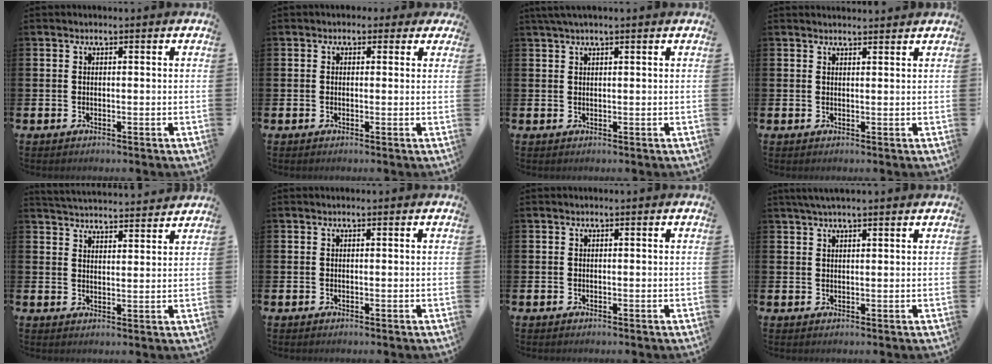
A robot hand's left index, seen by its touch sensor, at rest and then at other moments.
{"total": 1.2, "force": [0.3, 1.2, 0.2], "torque": [-0.002, 0.010, 0.002]}
{"total": 1.6, "force": [1.3, -0.1, 1.0], "torque": [-0.024, 0.004, 0.024]}
{"total": 1.6, "force": [1.5, 0.2, 0.0], "torque": [0.009, -0.008, 0.026]}
{"total": 4.5, "force": [4.5, 0.2, -0.1], "torque": [-0.007, -0.032, 0.079]}
{"total": 0.0}
{"total": 0.0}
{"total": 2.6, "force": [2.2, 0.3, 1.4], "torque": [-0.026, -0.001, 0.039]}